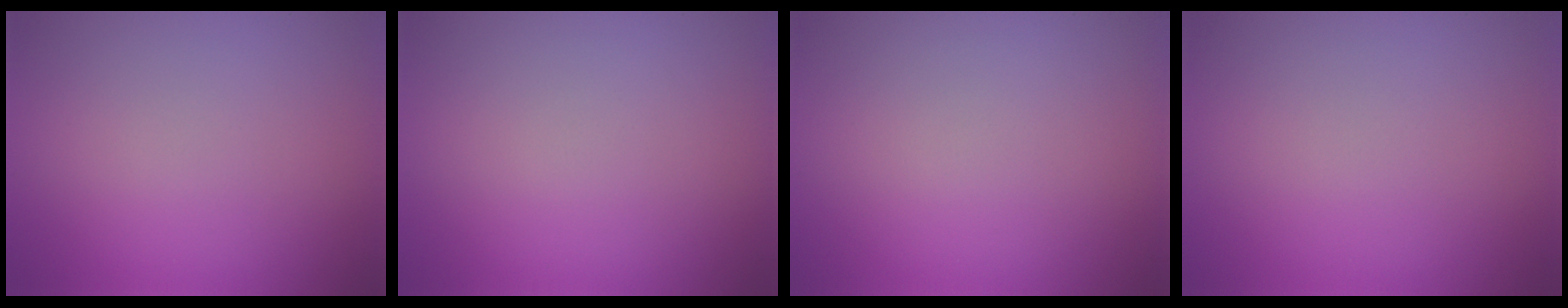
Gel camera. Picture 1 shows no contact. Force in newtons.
{"total": 0.0}
{"total": 0.0}
{"total": 0.0}